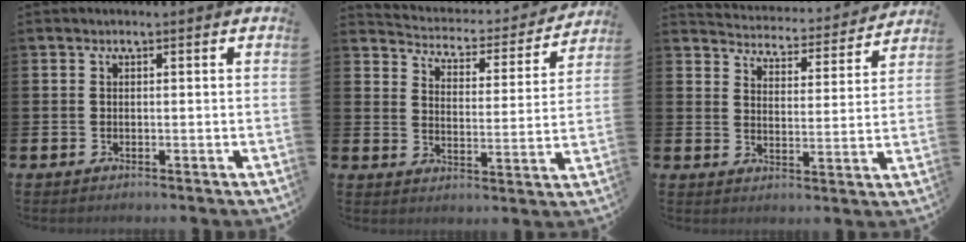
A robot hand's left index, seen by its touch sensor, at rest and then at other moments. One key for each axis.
{"total": 4.6, "fx": 4.4, "fy": 1.2, "fz": 0.3, "tx": -0.030, "ty": -0.043, "tz": 0.069}
{"total": 4.5, "fx": 4.5, "fy": 0.6, "fz": 0.1, "tx": -0.021, "ty": -0.041, "tz": 0.073}